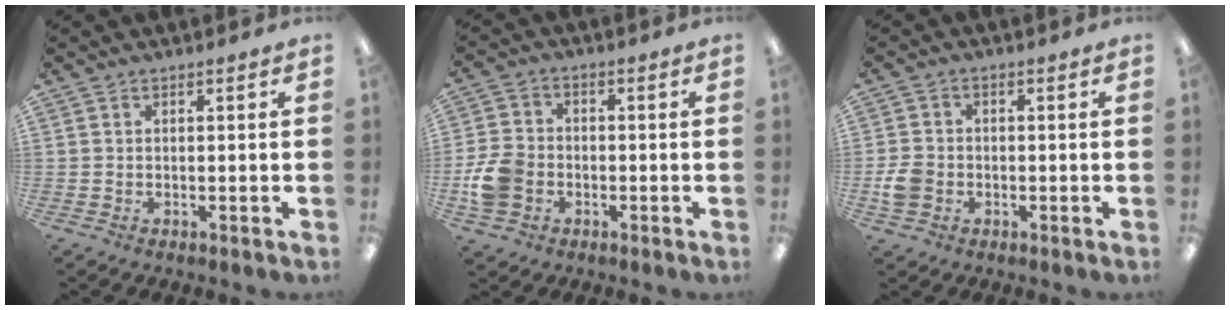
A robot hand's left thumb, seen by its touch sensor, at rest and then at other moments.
{"total": 8.8, "force": [-2.3, 7.0, 4.8], "torque": [-0.096, 0.019, -0.041]}
{"total": 5.1, "force": [-1.5, 4.1, 2.6], "torque": [-0.046, 0.006, -0.028]}